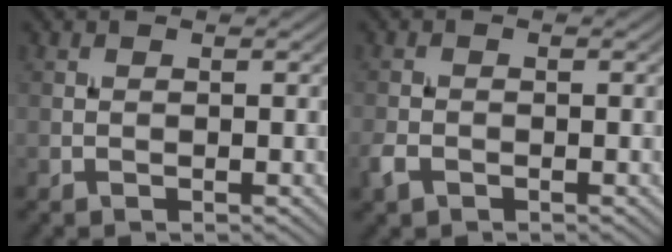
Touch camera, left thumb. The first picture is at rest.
{"total": 2.0, "force": [-1.2, 1.3, 1.0], "torque": [-0.027, -0.004, -0.030]}